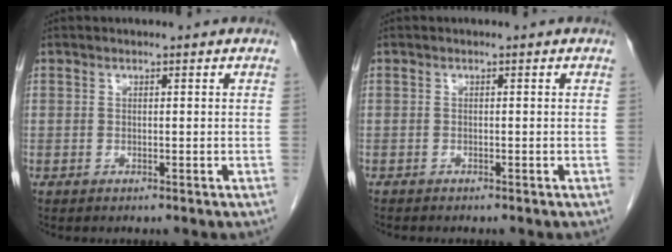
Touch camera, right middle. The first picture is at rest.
{"total": 1.0, "force": [-0.9, 0.2, 0.3], "torque": [-0.009, -0.001, -0.014]}